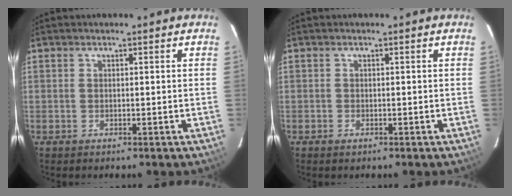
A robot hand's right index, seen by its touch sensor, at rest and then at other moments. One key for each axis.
{"total": 0.7, "fx": -0.5, "fy": 0.4, "fz": 0.3, "tx": -0.004, "ty": 0.000, "tz": -0.010}